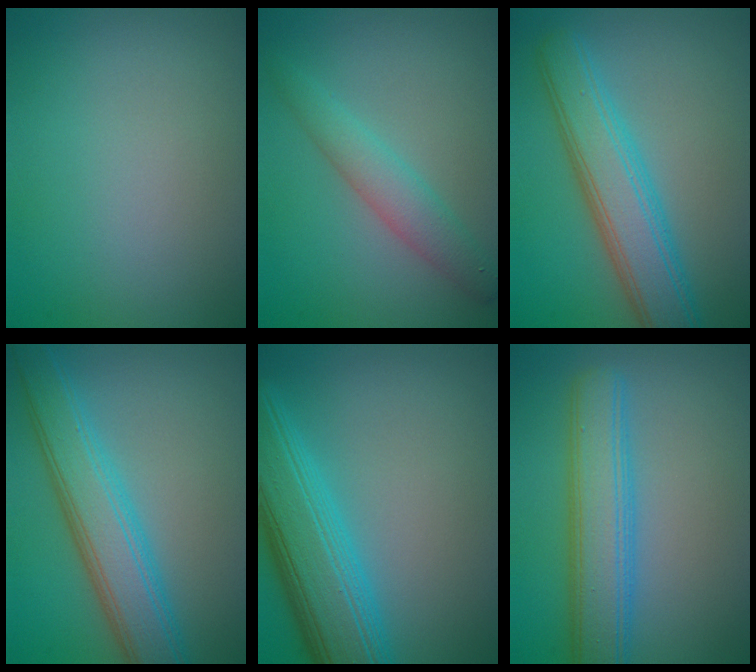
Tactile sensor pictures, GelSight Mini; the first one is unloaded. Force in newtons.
{"total": 3.1, "press": 3.1, "slide": 0.1}
{"total": 6.5, "press": 6.5, "slide": 0.2}
{"total": 6.7, "press": 6.7, "slide": 0.4}
{"total": 8.7, "press": 8.7, "slide": 0.2}
{"total": 5.7, "press": 5.7, "slide": 0.2}